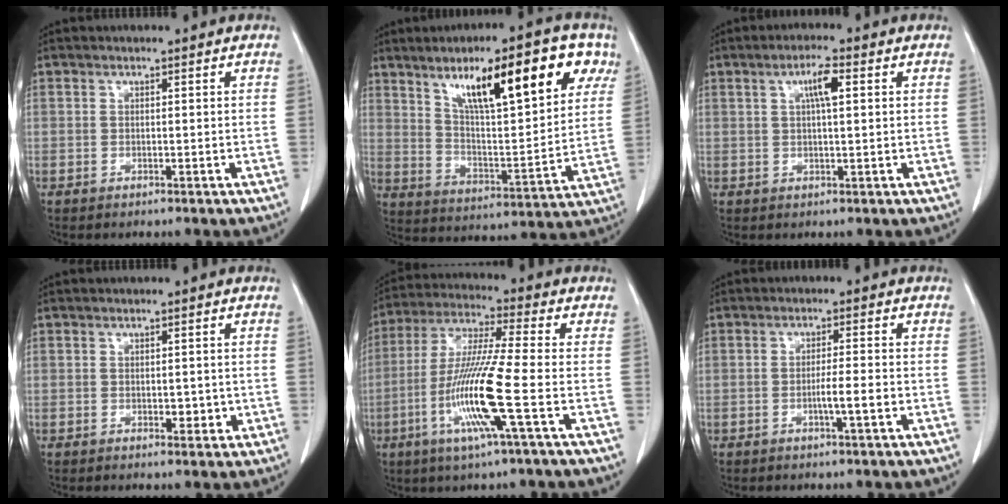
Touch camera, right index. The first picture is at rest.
{"total": 20.4, "force": [10.6, 4.5, 16.8], "torque": [-0.253, 0.023, 0.171]}
{"total": 4.1, "force": [1.3, 0.5, 3.9], "torque": [-0.071, 0.005, 0.023]}
{"total": 2.0, "force": [-0.2, 1.2, 1.6], "torque": [-0.018, 0.000, 0.002]}
{"total": 13.5, "force": [-4.1, -0.8, 12.8], "torque": [-0.261, -0.017, -0.087]}
{"total": 3.4, "force": [-1.1, -0.1, 3.2], "torque": [-0.054, -0.001, -0.018]}